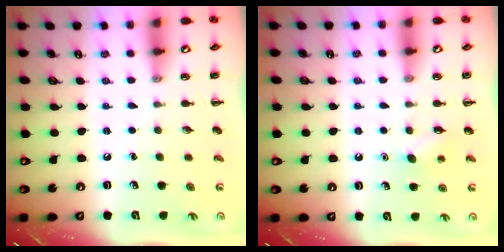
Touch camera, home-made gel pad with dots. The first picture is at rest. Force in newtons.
{"total": 4.9, "press": 4.8, "slide": 1.3}